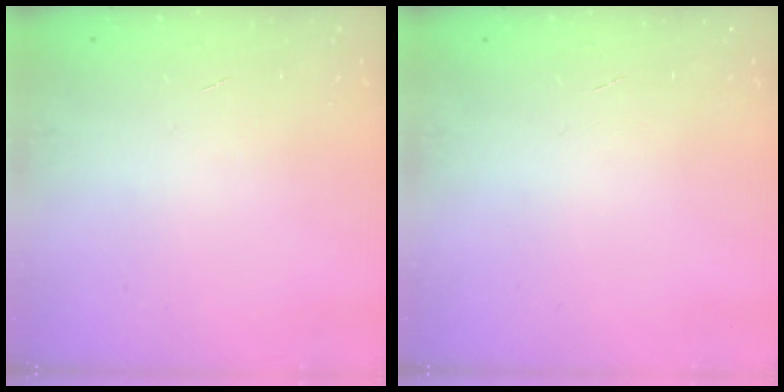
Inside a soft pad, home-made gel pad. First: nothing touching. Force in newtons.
{"total": 0.0}